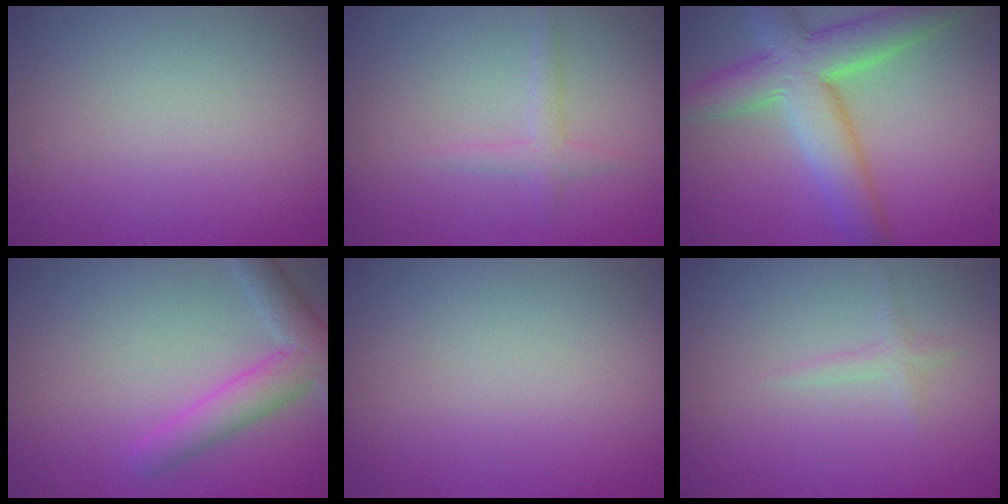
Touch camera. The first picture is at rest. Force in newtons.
{"total": 1.4, "press": 1.4, "slide": 0.1}
{"total": 7.6, "press": 7.5, "slide": 0.6}
{"total": 4.3, "press": 4.3, "slide": 0.2}
{"total": 0.0}
{"total": 1.0, "press": 1.0, "slide": 0.1}